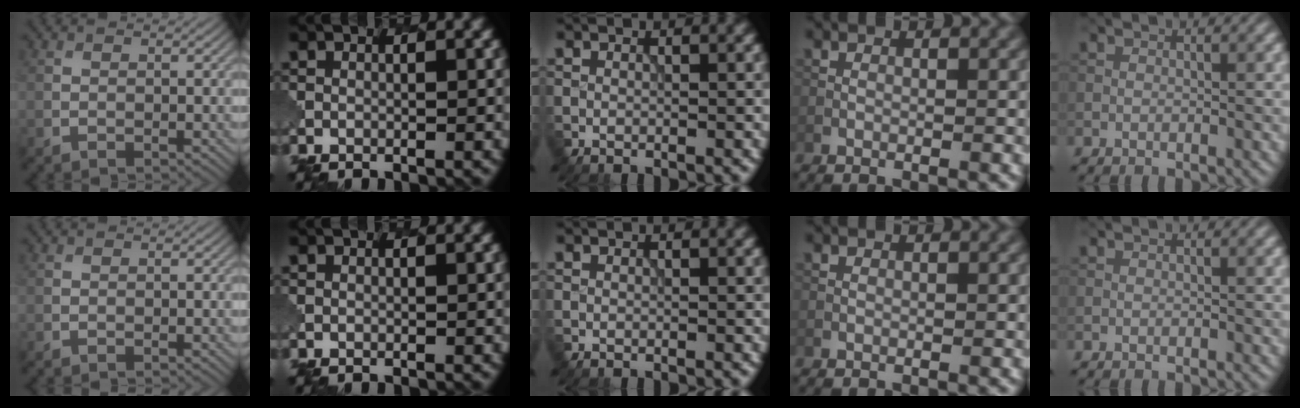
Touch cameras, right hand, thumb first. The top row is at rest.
{}